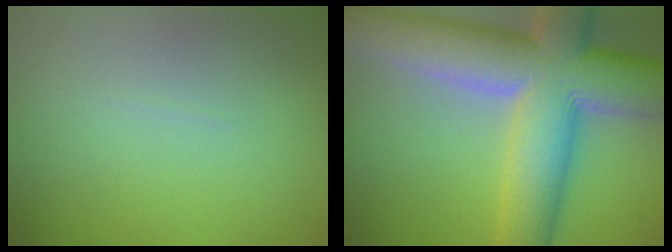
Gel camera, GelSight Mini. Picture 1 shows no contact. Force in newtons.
{"total": 14.6, "press": 14.6, "slide": 1.0}